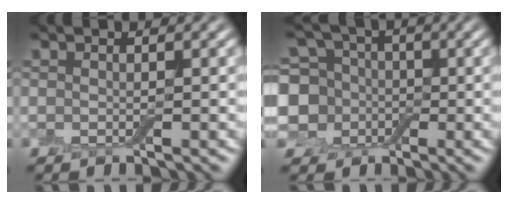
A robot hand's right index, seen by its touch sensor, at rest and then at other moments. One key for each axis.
{"total": 7.1, "fx": -0.5, "fy": 6.2, "fz": 3.4, "tx": -0.075, "ty": 0.002, "tz": -0.029}